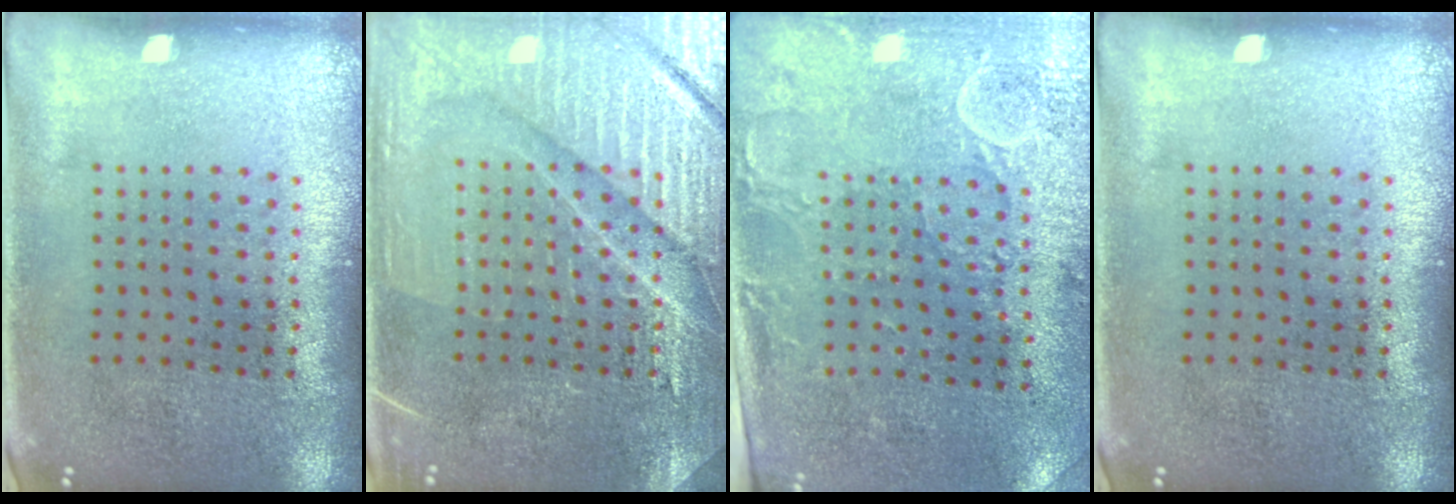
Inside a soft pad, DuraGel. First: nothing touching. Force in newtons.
{"total": 4.2, "press": 4.2, "slide": 0.5}
{"total": 2.9, "press": 2.4, "slide": 1.7}
{"total": 0.0}